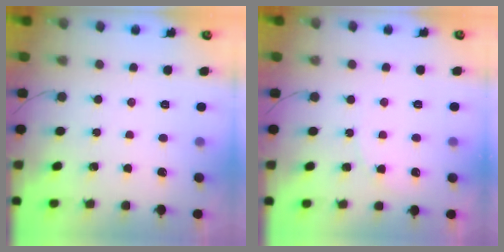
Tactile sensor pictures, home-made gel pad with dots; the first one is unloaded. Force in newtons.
{"total": 3.4, "press": 3.4, "slide": 0.4}